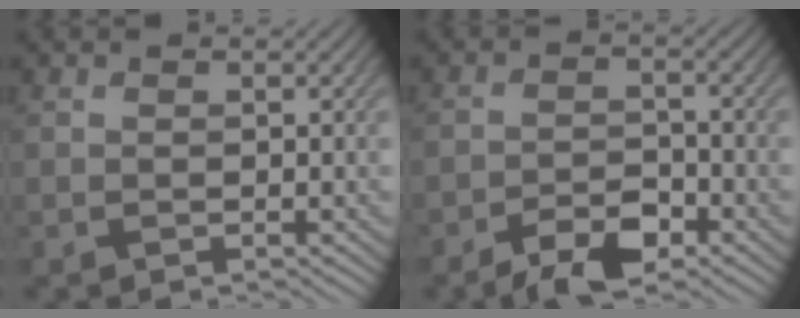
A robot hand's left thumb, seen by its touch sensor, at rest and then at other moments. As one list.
[{"total": 4.8, "force": [-3.5, 1.9, 2.7], "torque": [-0.043, 0.002, -0.065]}]